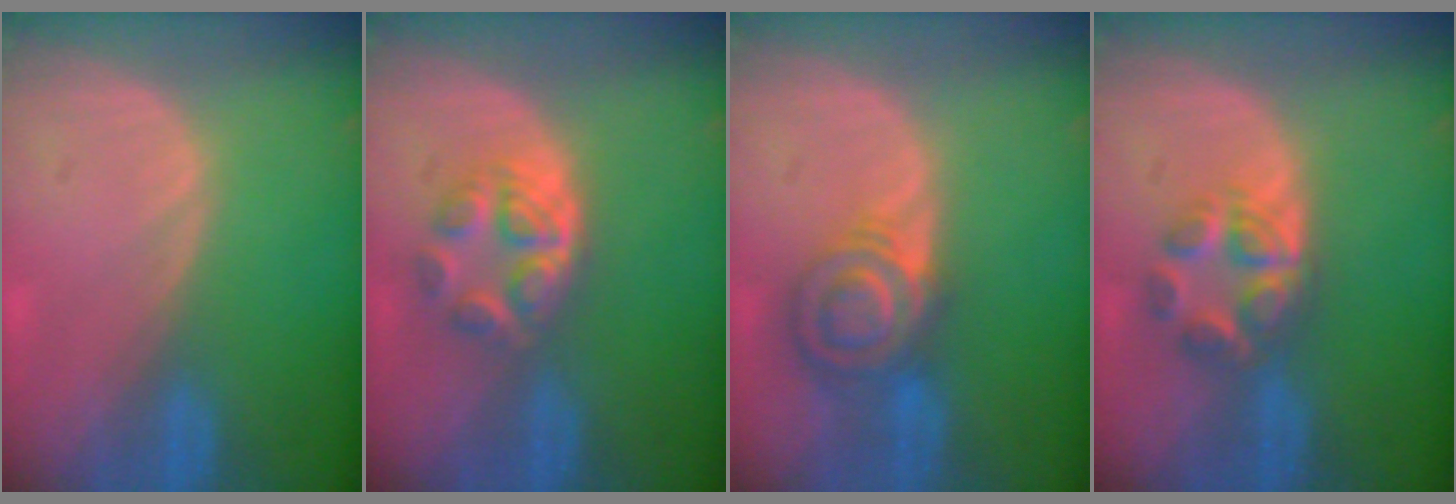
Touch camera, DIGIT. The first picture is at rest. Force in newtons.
{"total": 6.2, "press": 5.2, "slide": 3.3}
{"total": 6.9, "press": 6.4, "slide": 2.5}
{"total": 6.0, "press": 5.5, "slide": 2.2}